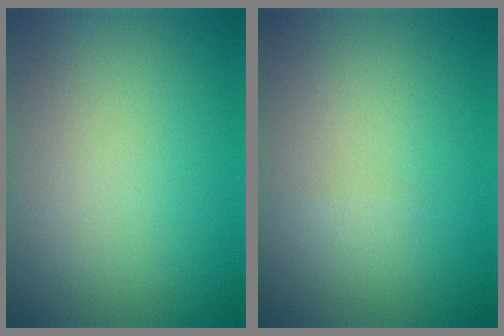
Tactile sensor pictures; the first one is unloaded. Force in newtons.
{"total": 0.6, "press": 0.6, "slide": 0.0}